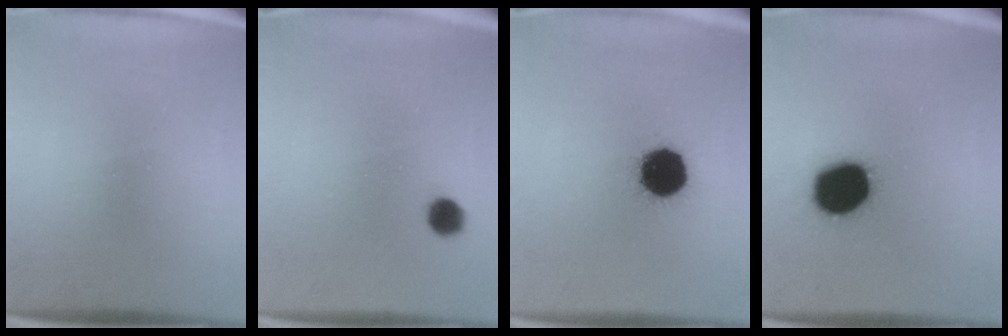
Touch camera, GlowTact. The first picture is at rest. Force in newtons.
{"total": 3.1}
{"total": 16.1}
{"total": 18.3}